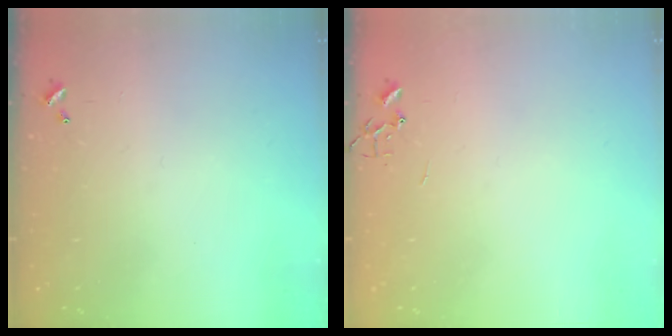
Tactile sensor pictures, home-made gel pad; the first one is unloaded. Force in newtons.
{"total": 0.0}